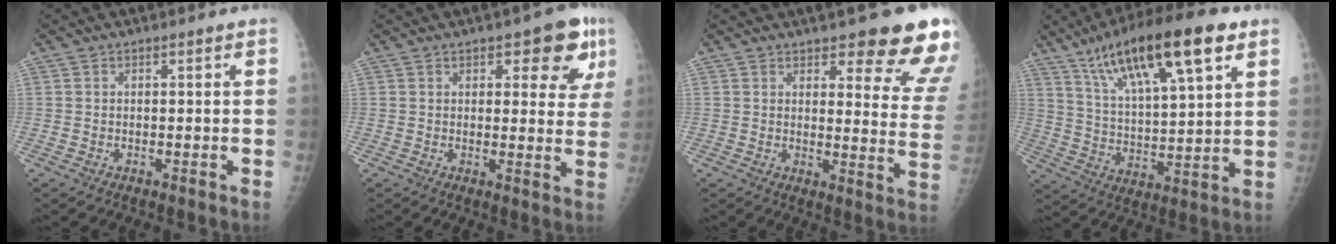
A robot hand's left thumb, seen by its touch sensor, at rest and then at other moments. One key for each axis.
{"total": 9.7, "fx": 4.7, "fy": 4.1, "fz": 7.4, "tx": -0.050, "ty": -0.015, "tz": 0.051}
{"total": 16.8, "fx": 12.0, "fy": 4.9, "fz": 10.8, "tx": -0.088, "ty": -0.072, "tz": 0.134}
{"total": 21.5, "fx": 11.8, "fy": 5.7, "fz": 17.0, "tx": -0.271, "ty": -0.020, "tz": 0.208}